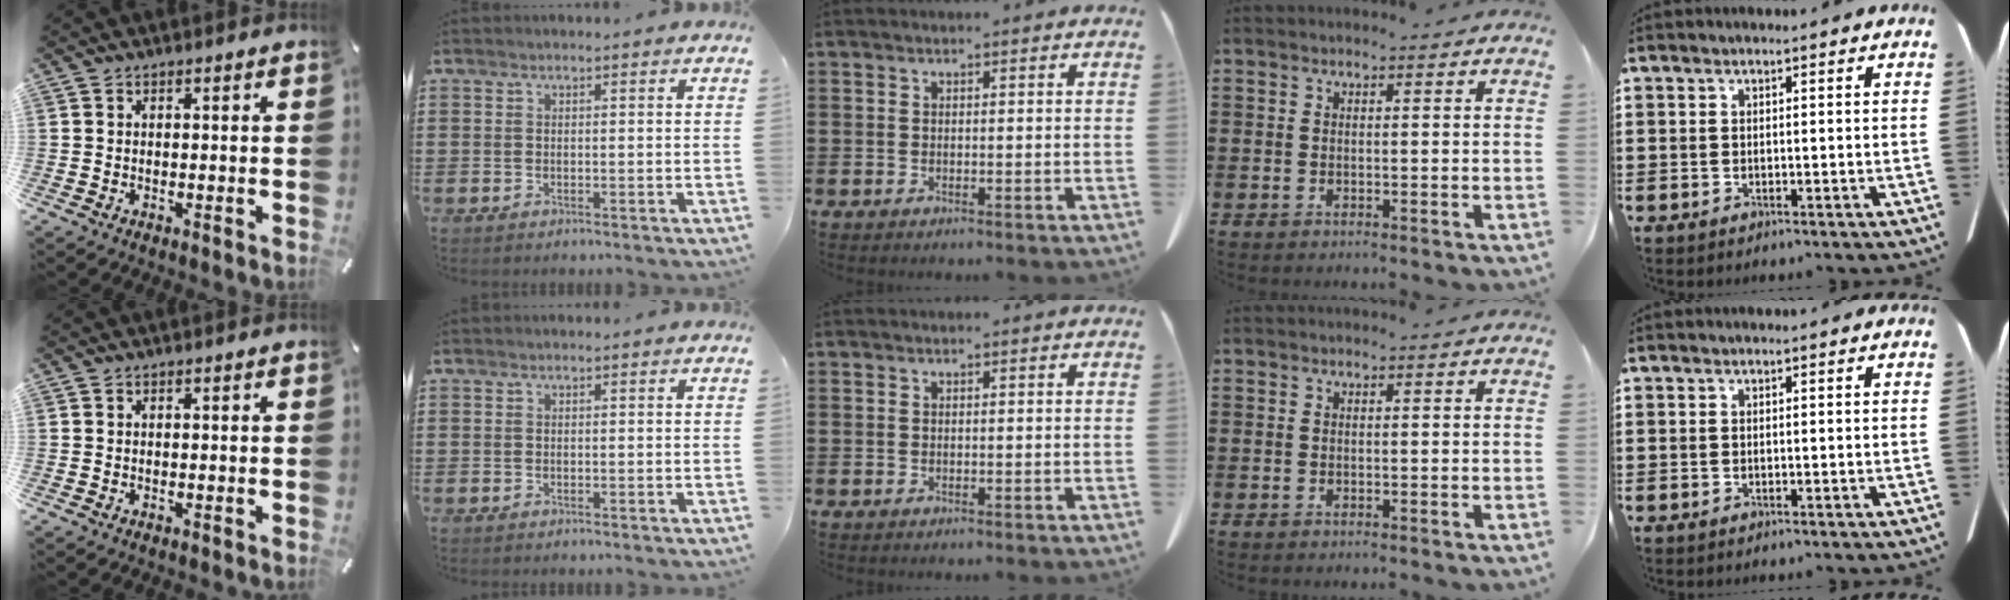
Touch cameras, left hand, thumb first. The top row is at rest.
{}